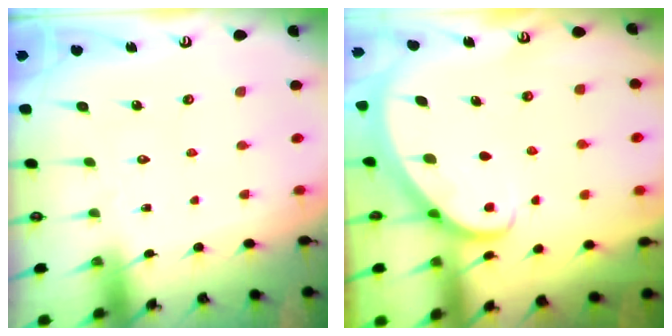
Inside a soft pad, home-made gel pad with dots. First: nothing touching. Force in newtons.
{"total": 2.7, "press": 2.7, "slide": 0.2}